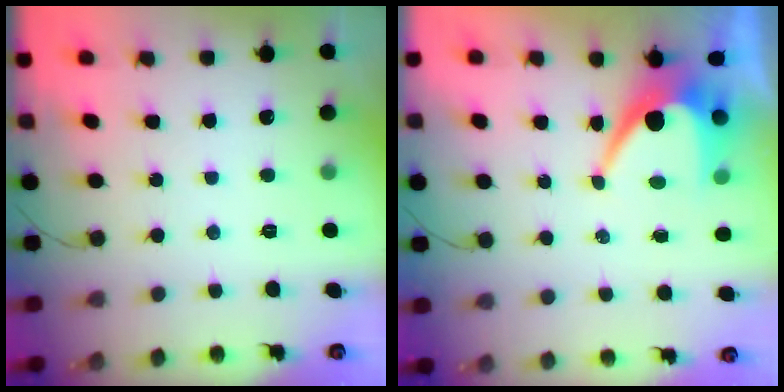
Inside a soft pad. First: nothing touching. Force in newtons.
{"total": 8.7, "press": 8.6, "slide": 0.6}